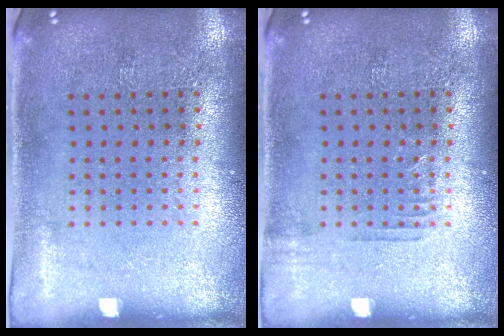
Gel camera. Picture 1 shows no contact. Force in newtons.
{"total": 0.7, "press": 0.6, "slide": 0.2}